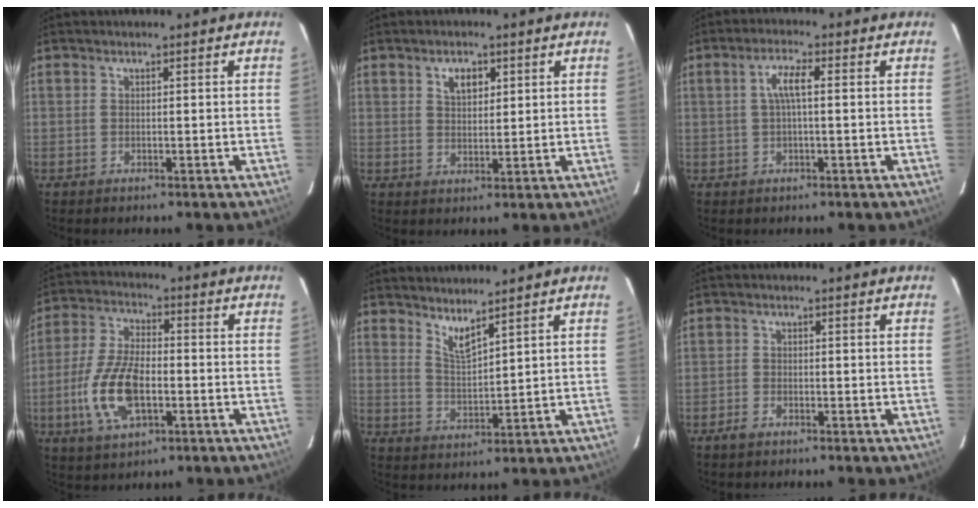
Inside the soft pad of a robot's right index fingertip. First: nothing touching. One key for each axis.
{"total": 3.9, "fx": 1.9, "fy": 2.4, "fz": 2.5, "tx": -0.039, "ty": 0.007, "tz": 0.034}
{"total": 3.9, "fx": 0.4, "fy": 0.7, "fz": 3.8, "tx": -0.075, "ty": 0.009, "tz": 0.008}
{"total": 12.8, "fx": -3.5, "fy": 6.0, "fz": 10.8, "tx": -0.231, "ty": 0.001, "tz": -0.063}
{"total": 4.5, "fx": 3.8, "fy": 0.3, "fz": 2.4, "tx": -0.044, "ty": -0.009, "tz": 0.070}
{"total": 1.8, "fx": -1.4, "fy": 0.8, "fz": 0.7, "tx": -0.018, "ty": 0.001, "tz": -0.028}